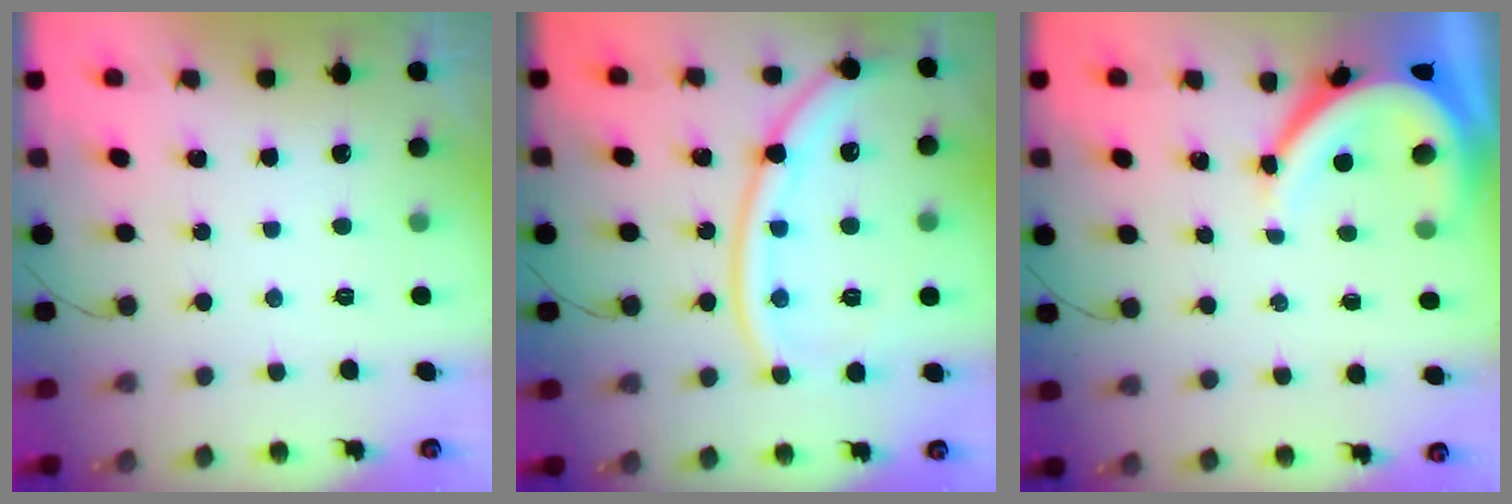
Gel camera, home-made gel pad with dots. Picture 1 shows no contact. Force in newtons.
{"total": 16.5, "press": 16.5, "slide": 1.5}
{"total": 10.0, "press": 9.9, "slide": 0.9}